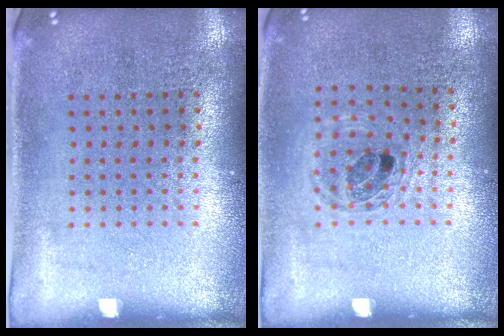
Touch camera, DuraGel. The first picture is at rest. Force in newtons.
{"total": 0.9, "press": 0.9, "slide": 0.2}